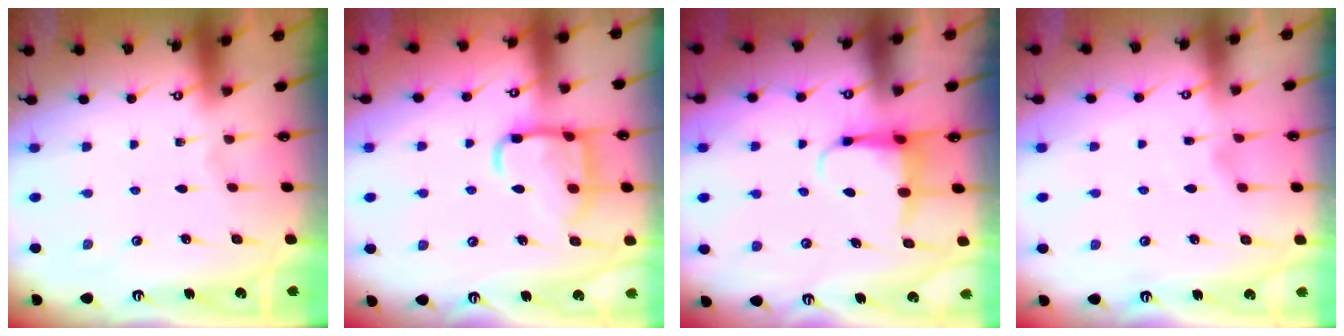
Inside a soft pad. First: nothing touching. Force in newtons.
{"total": 14.1, "press": 14.1, "slide": 1.3}
{"total": 4.8, "press": 4.8, "slide": 0.7}
{"total": 2.1, "press": 2.1, "slide": 0.3}